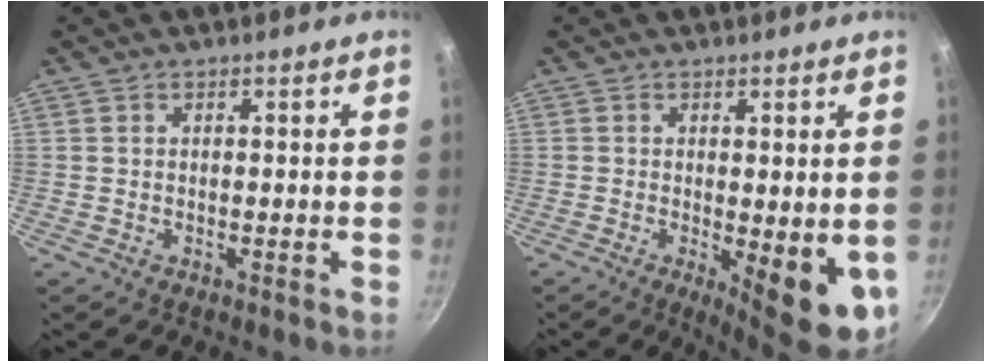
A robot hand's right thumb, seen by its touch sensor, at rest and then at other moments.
{"total": 9.4, "force": [-1.5, 3.0, 8.8], "torque": [-0.101, -0.009, -0.008]}